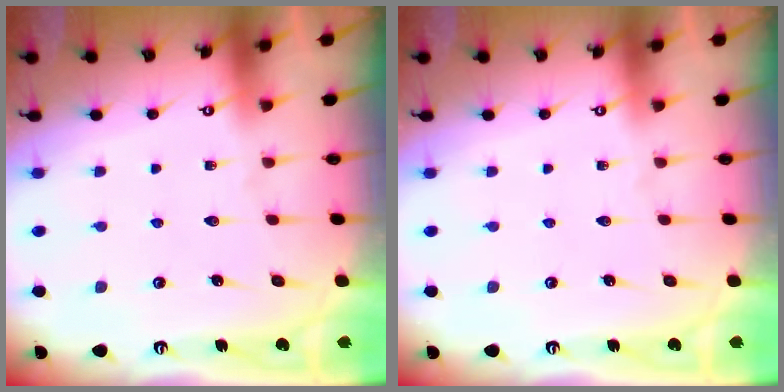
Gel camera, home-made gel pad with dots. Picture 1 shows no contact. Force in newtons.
{"total": 0.0}